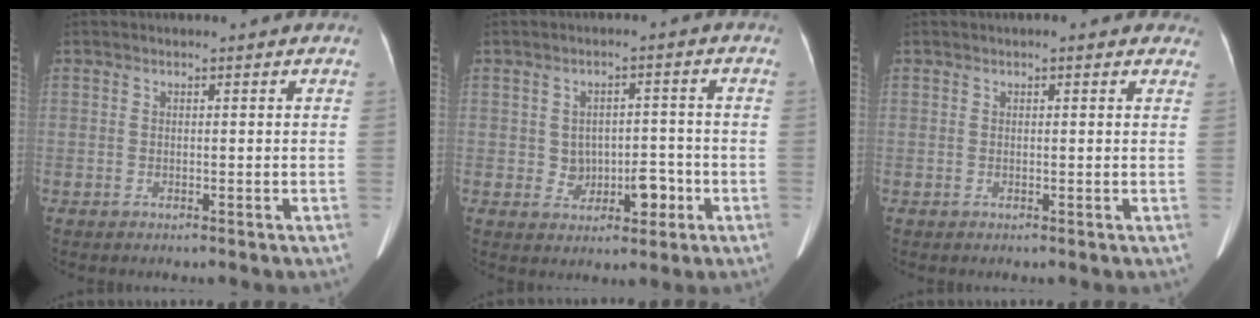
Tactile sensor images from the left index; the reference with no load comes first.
{"total": 5.1, "force": [-1.2, 3.8, 3.2], "torque": [-0.041, 0.018, -0.007]}
{"total": 2.6, "force": [1.9, 0.8, 1.6], "torque": [-0.009, 0.014, 0.017]}